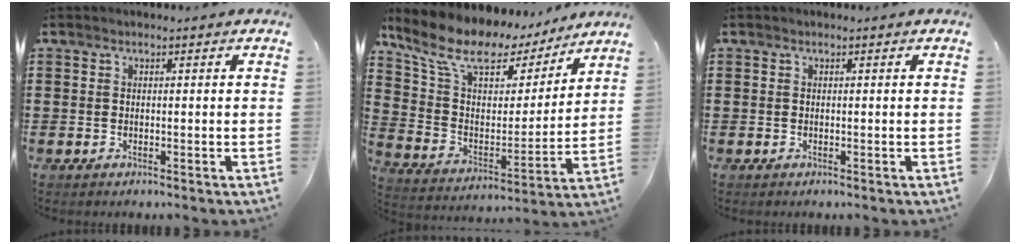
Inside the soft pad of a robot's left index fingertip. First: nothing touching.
{"total": 11.2, "force": [8.4, 4.9, 5.5], "torque": [-0.140, -0.045, 0.147]}
{"total": 0.0}